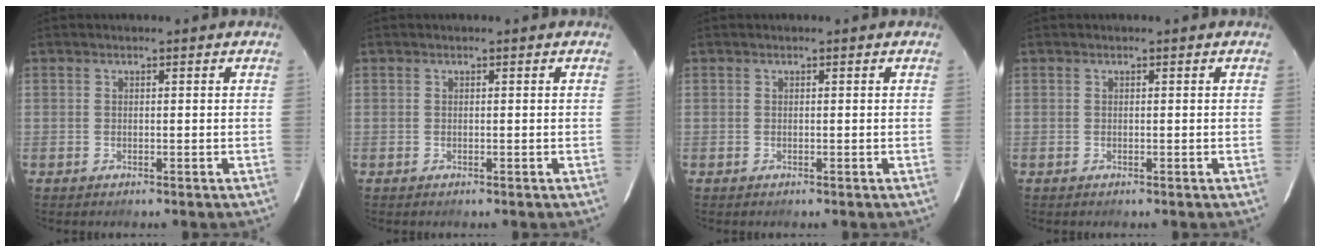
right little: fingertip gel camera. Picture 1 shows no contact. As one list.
[{"total": 0.0}, {"total": 0.0}, {"total": 0.0}]